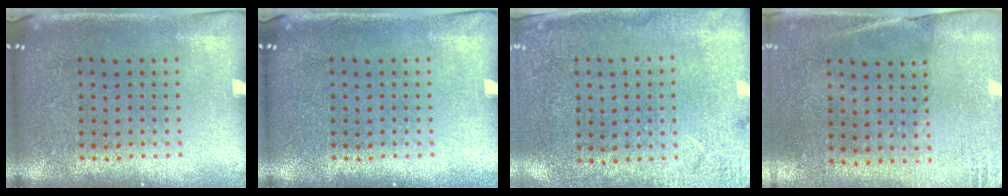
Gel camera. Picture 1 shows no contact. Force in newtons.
{"total": 0.0}
{"total": 2.7, "press": 2.2, "slide": 1.6}
{"total": 2.7, "press": 2.4, "slide": 1.3}